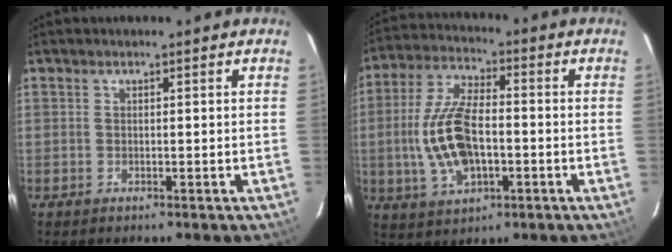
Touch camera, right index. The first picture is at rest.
{"total": 13.8, "force": [-2.1, 6.7, 11.8], "torque": [-0.251, 0.002, -0.033]}